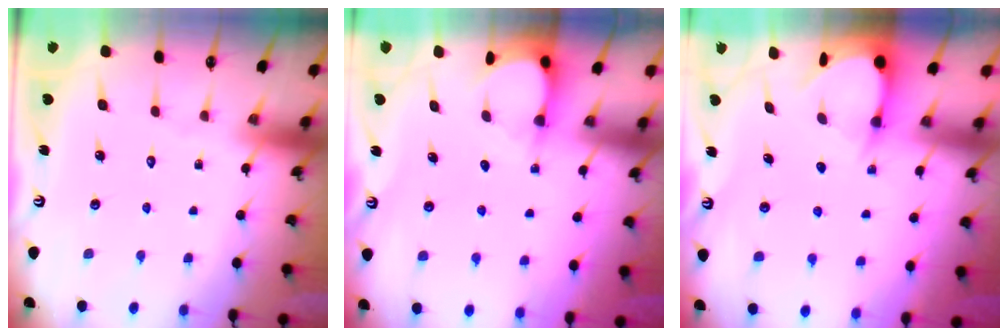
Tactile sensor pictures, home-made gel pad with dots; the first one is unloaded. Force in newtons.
{"total": 4.2, "press": 4.2, "slide": 0.4}
{"total": 3.5, "press": 3.5, "slide": 0.5}